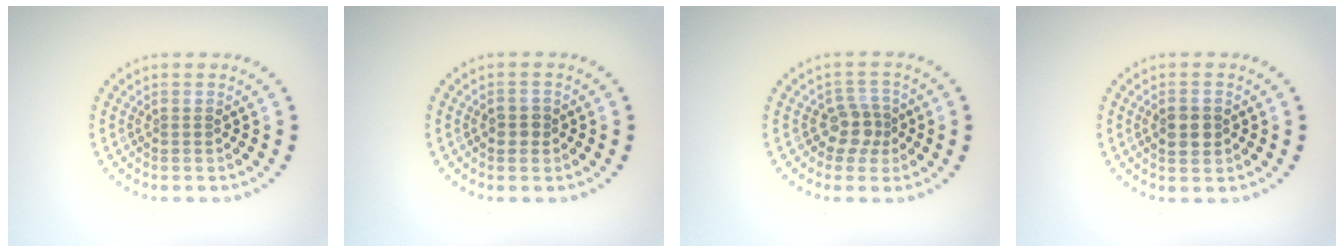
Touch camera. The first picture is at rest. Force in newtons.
{"total": 1.5, "press": 1.5, "slide": 0.3}
{"total": 2.5, "press": 1.9, "slide": 1.5}
{"total": 2.8, "press": 2.8, "slide": 0.1}